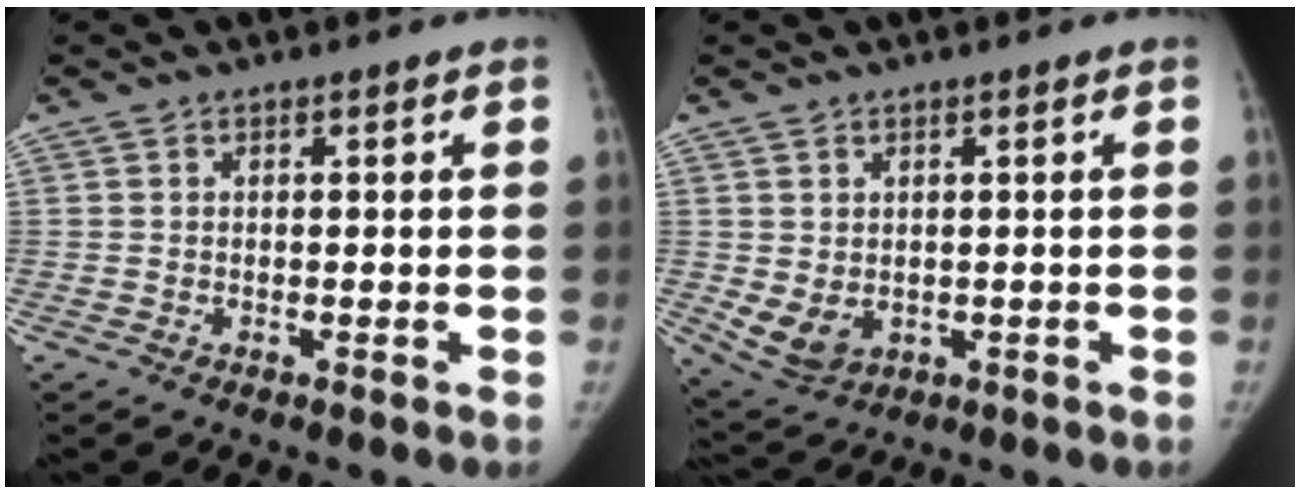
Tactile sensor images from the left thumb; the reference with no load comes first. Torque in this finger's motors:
{"motor_torque": [0.24, 1.44, 0.06, -0.23, 0.02]}